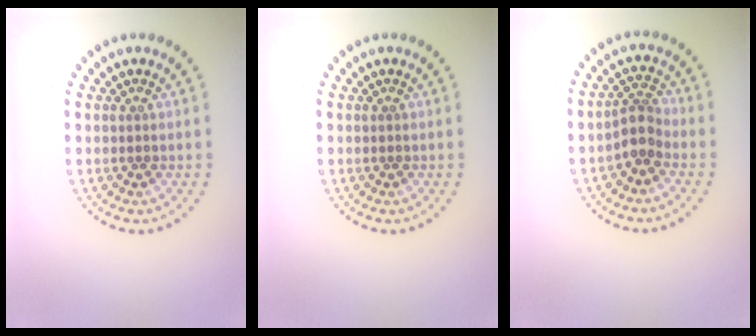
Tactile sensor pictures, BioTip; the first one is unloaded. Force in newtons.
{"total": 0.0}
{"total": 2.5, "press": 1.8, "slide": 1.7}